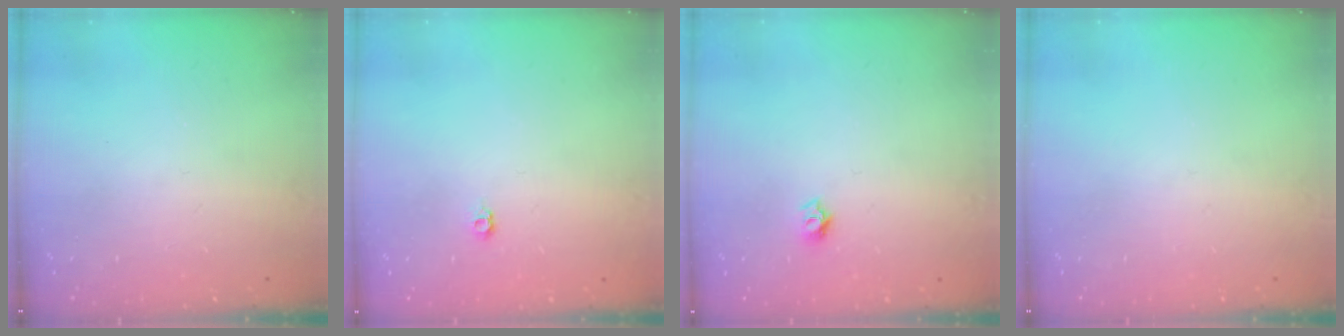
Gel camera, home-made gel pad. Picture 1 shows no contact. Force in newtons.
{"total": 3.5, "press": 3.5, "slide": 0.4}
{"total": 5.5, "press": 5.5, "slide": 0.5}
{"total": 0.0}